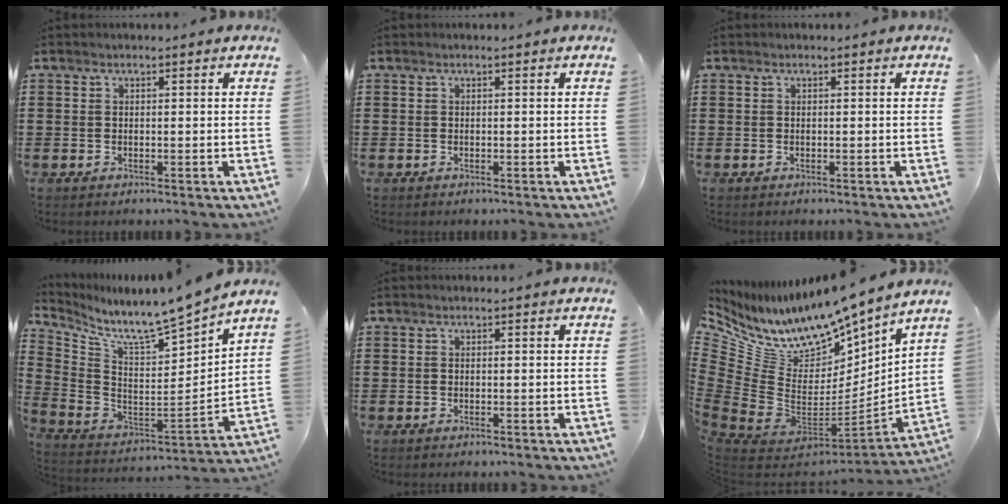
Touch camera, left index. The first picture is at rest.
{"total": 0.0}
{"total": 0.0}
{"total": 7.8, "force": [7.3, -0.2, 2.6], "torque": [-0.081, -0.079, 0.113]}
{"total": 0.0}
{"total": 11.4, "force": [10.1, 4.4, 3.1], "torque": [-0.123, -0.099, 0.174]}